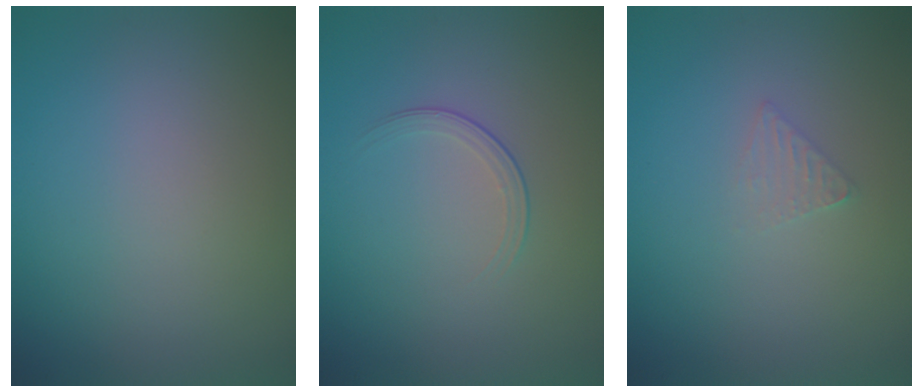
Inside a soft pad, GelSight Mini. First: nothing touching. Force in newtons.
{"total": 1.5, "press": 0.7, "slide": 1.4}
{"total": 1.0, "press": 1.0, "slide": 0.1}